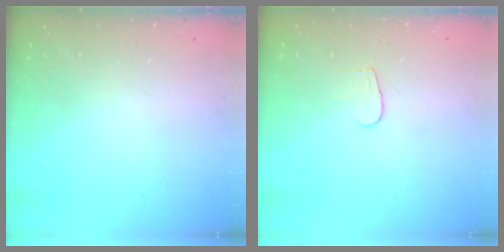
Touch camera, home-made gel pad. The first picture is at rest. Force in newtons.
{"total": 4.6, "press": 4.6, "slide": 0.2}